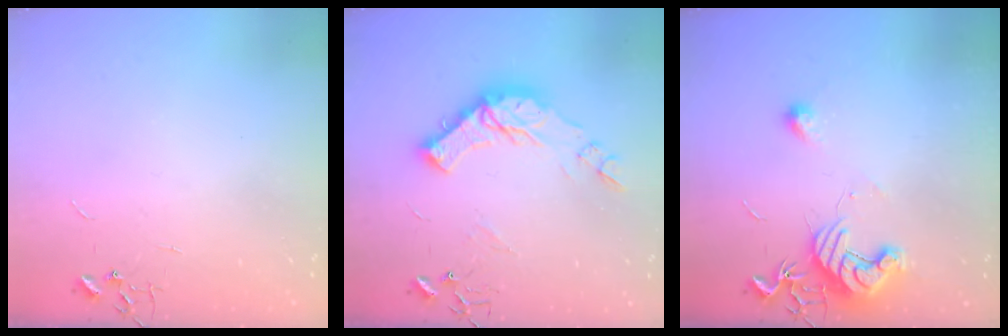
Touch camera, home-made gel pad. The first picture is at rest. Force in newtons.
{"total": 16.5, "press": 16.5, "slide": 1.5}
{"total": 12.1, "press": 12.1, "slide": 0.8}